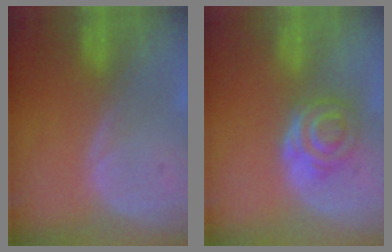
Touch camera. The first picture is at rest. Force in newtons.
{"total": 5.9, "press": 5.1, "slide": 2.9}